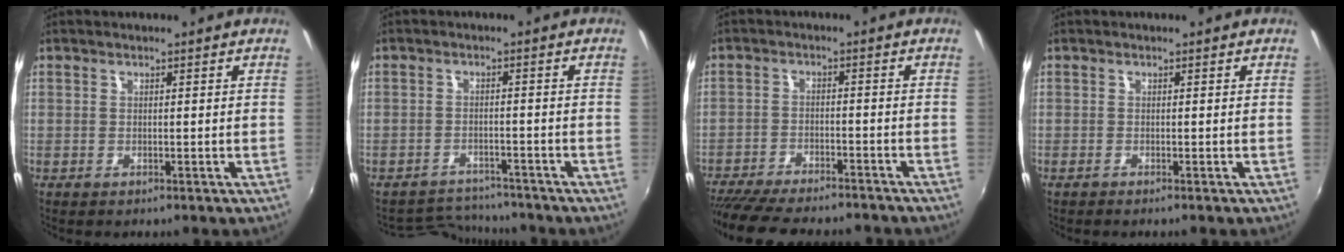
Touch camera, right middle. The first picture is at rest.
{"total": 6.4, "force": [-6.2, 1.4, 0.0], "torque": [-0.017, 0.007, -0.098]}
{"total": 16.8, "force": [-14.4, 3.9, 7.6], "torque": [-0.158, -0.035, -0.216]}
{"total": 0.0}